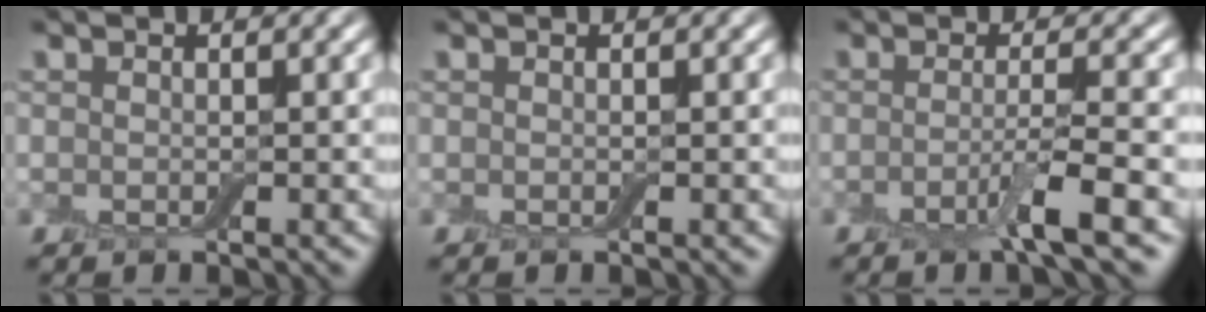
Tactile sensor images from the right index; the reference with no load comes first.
{"total": 0.0}
{"total": 3.5, "force": [-1.5, 0.4, 3.2], "torque": [-0.050, 0.001, -0.038]}